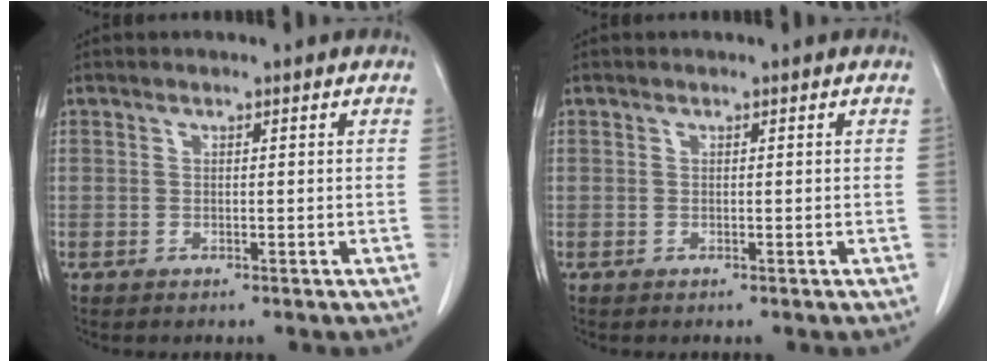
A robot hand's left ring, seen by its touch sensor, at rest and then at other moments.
{"total": 0.0}